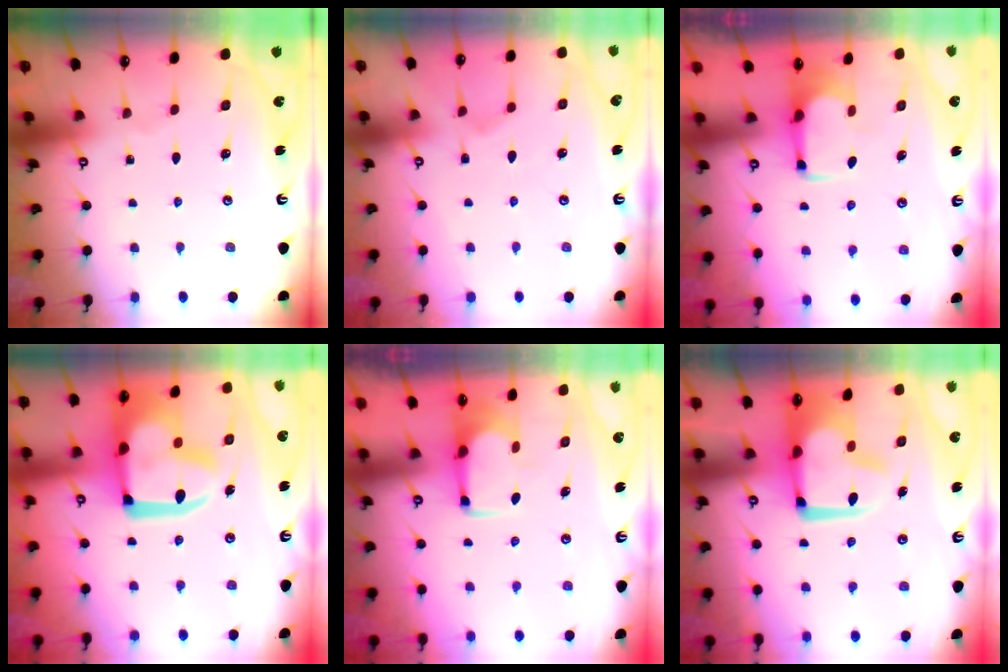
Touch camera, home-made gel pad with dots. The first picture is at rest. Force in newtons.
{"total": 5.8, "press": 5.6, "slide": 1.4}
{"total": 1.7, "press": 1.5, "slide": 0.7}
{"total": 21.1, "press": 21.0, "slide": 2.2}
{"total": 1.8, "press": 1.7, "slide": 0.5}
{"total": 10.6, "press": 10.5, "slide": 1.2}